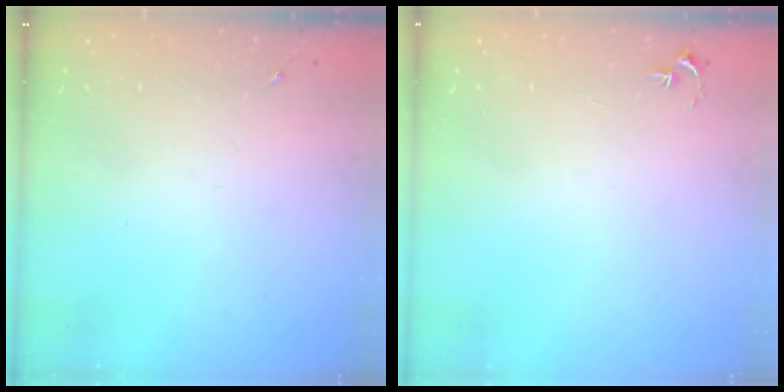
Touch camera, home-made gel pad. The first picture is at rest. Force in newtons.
{"total": 2.7, "press": 2.7, "slide": 0.3}